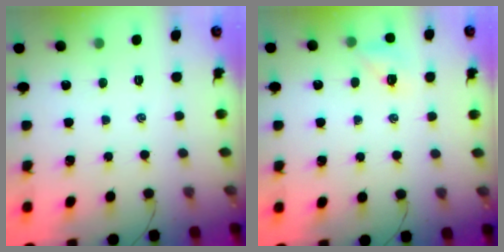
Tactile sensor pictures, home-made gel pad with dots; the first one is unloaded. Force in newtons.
{"total": 6.4, "press": 6.2, "slide": 1.6}